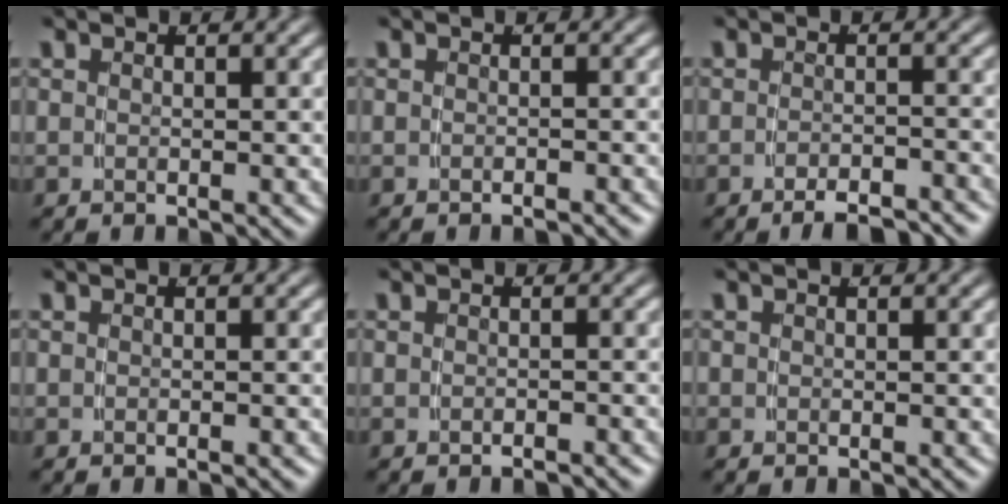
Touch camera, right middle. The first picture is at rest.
{"total": 0.9, "force": [-0.9, 0.0, 0.2], "torque": [-0.005, 0.004, -0.015]}
{"total": 3.8, "force": [-3.6, 0.2, 1.2], "torque": [-0.007, 0.001, -0.058]}
{"total": 0.6, "force": [-0.5, 0.2, 0.2], "torque": [-0.003, 0.003, -0.008]}
{"total": 1.2, "force": [-1.2, -0.1, 0.2], "torque": [-0.004, 0.002, -0.018]}
{"total": 0.0}